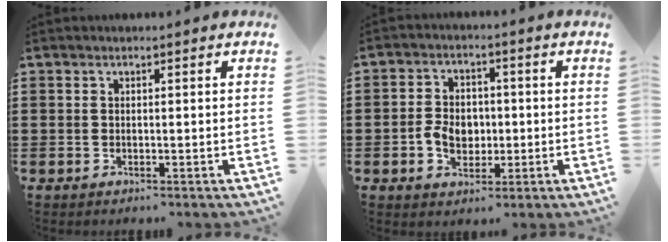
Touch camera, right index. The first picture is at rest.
{"total": 5.0, "force": [-0.8, 4.0, 3.0], "torque": [-0.062, 0.006, -0.020]}